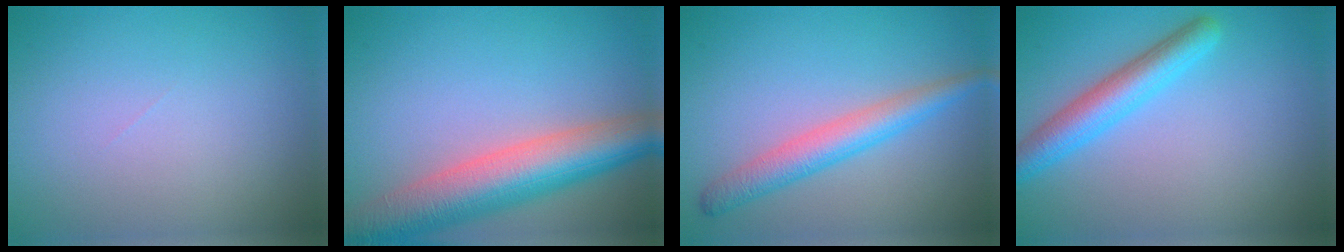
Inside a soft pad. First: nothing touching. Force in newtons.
{"total": 9.0, "press": 9.0, "slide": 0.5}
{"total": 3.8, "press": 3.8, "slide": 0.3}
{"total": 4.1, "press": 4.1, "slide": 0.1}